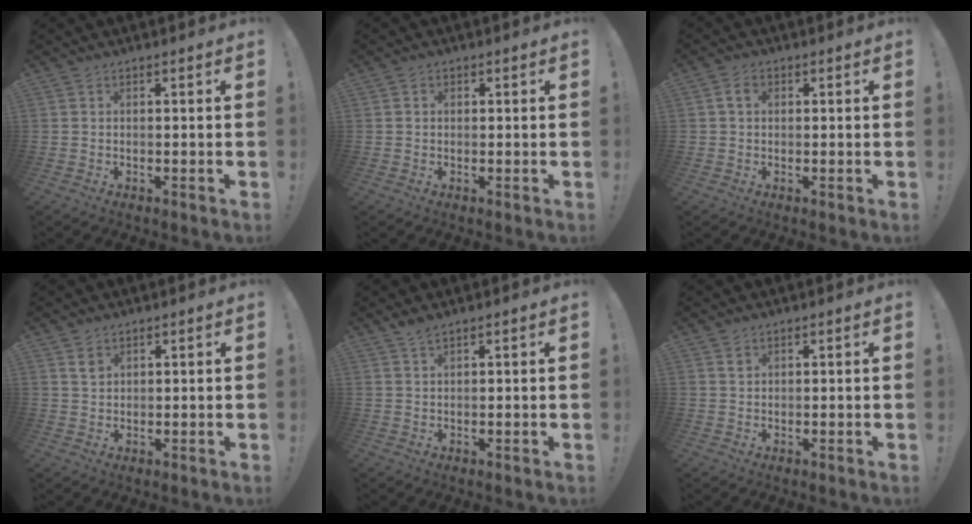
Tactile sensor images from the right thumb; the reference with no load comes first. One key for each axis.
{"total": 1.5, "fx": 0.4, "fy": 1.3, "fz": 0.4, "tx": 0.006, "ty": -0.003, "tz": 0.005}
{"total": 2.8, "fx": 0.8, "fy": 1.8, "fz": 2.0, "tx": -0.035, "ty": 0.006, "tz": 0.015}
{"total": 2.7, "fx": 1.7, "fy": 1.9, "fz": 1.1, "tx": -0.008, "ty": -0.008, "tz": 0.030}
{"total": 1.8, "fx": 1.5, "fy": 0.3, "fz": 1.1, "tx": -0.028, "ty": -0.001, "tz": 0.028}
{"total": 1.3, "fx": 0.9, "fy": 0.9, "fz": 0.3, "tx": 0.002, "ty": -0.003, "tz": 0.016}